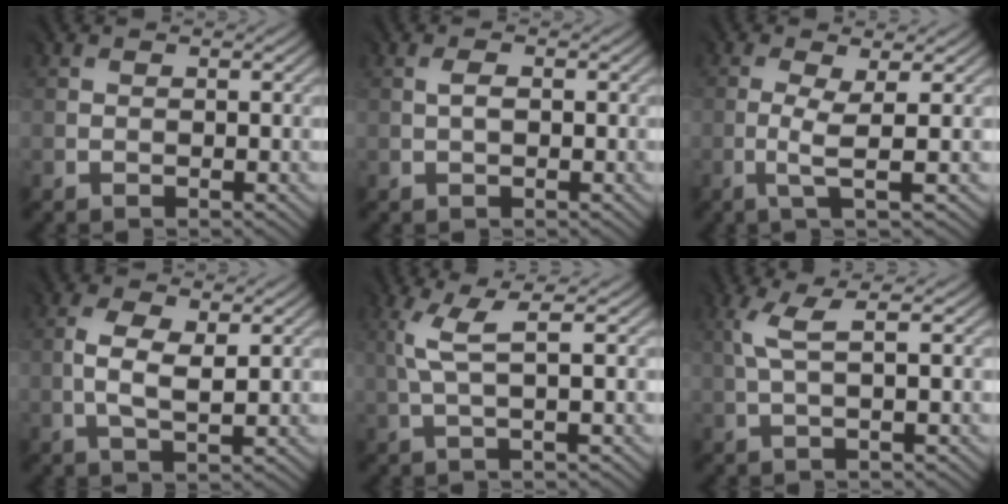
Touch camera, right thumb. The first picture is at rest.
{"total": 0.8, "force": [0.0, 0.4, 0.7], "torque": [-0.015, 0.001, 0.002]}
{"total": 2.9, "force": [-0.8, 0.0, 2.8], "torque": [-0.055, 0.003, -0.021]}
{"total": 3.8, "force": [0.1, 1.7, 3.4], "torque": [-0.084, -0.001, 0.005]}
{"total": 3.6, "force": [0.8, 0.1, 3.5], "torque": [-0.074, 0.009, 0.019]}
{"total": 3.0, "force": [0.7, 0.1, 2.9], "torque": [-0.062, 0.009, 0.016]}